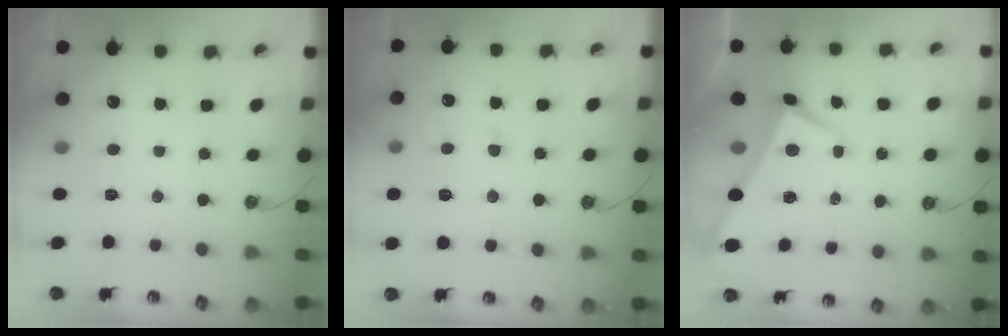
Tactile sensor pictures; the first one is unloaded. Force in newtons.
{"total": 0.7, "press": 0.3, "slide": 0.7}
{"total": 1.9, "press": 1.9, "slide": 0.2}